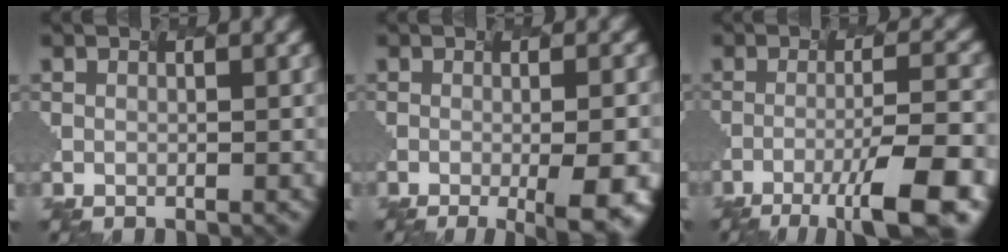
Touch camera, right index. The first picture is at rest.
{"total": 6.9, "force": [-2.1, 1.9, 6.3], "torque": [-0.058, -0.004, -0.012]}
{"total": 9.0, "force": [-5.0, 1.3, 7.4], "torque": [-0.103, 0.006, -0.072]}